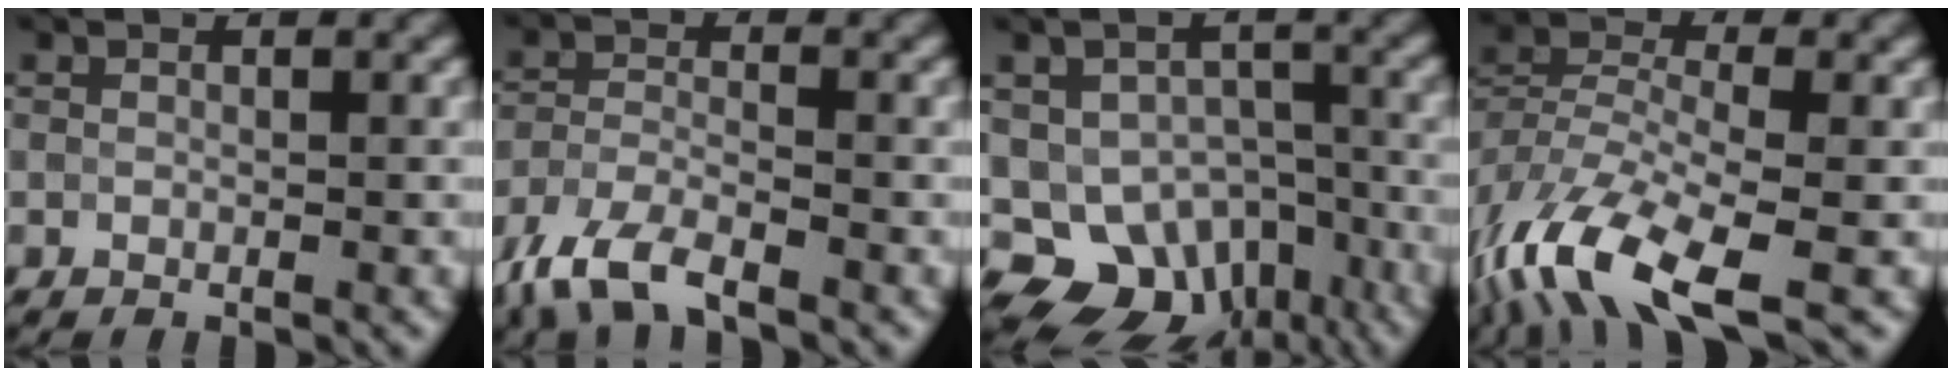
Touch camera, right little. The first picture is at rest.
{"total": 5.9, "force": [-4.3, 1.9, 3.5], "torque": [-0.077, -0.012, -0.093]}
{"total": 8.6, "force": [-4.2, 6.3, 4.0], "torque": [-0.049, -0.017, -0.063]}
{"total": 10.4, "force": [-6.2, 3.8, 7.5], "torque": [-0.156, -0.011, -0.130]}